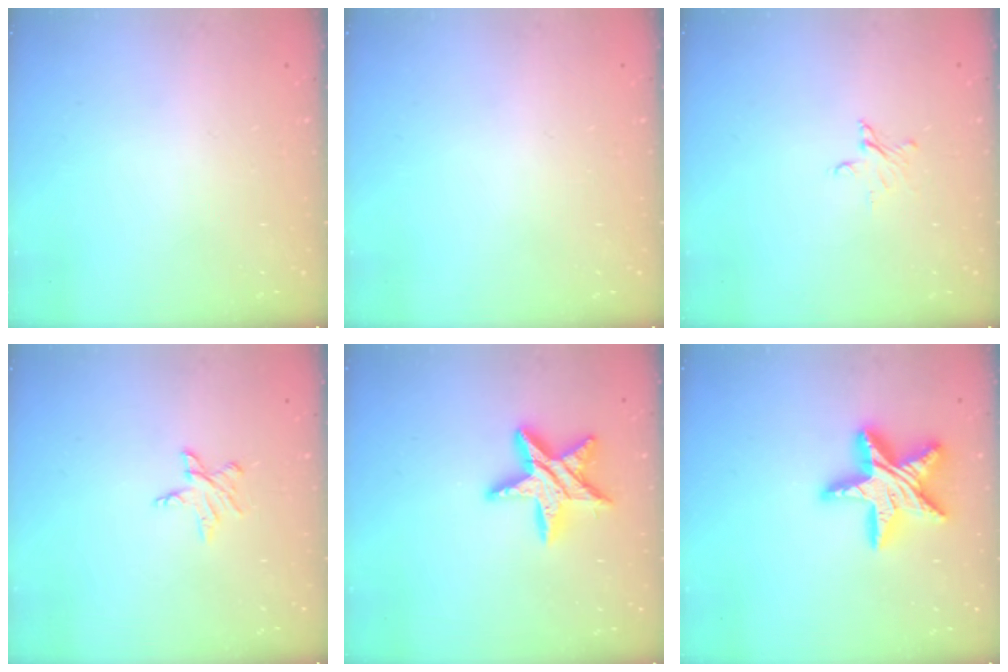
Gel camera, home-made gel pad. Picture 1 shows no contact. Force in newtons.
{"total": 0.0}
{"total": 3.2, "press": 3.2, "slide": 0.2}
{"total": 5.5, "press": 5.4, "slide": 0.5}
{"total": 13.7, "press": 13.7, "slide": 1.0}
{"total": 19.1, "press": 19.0, "slide": 1.7}